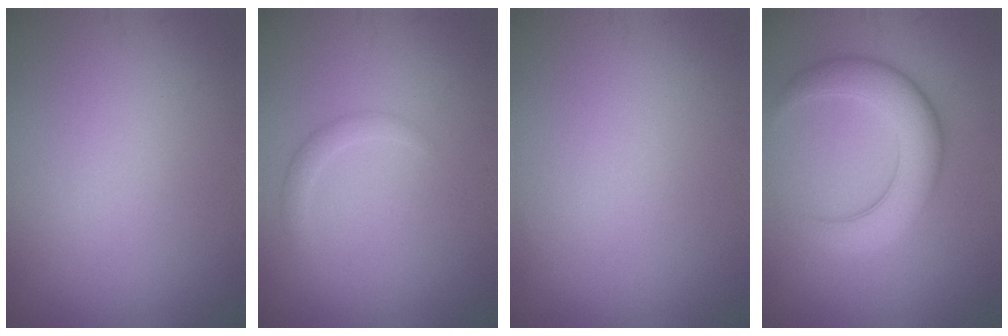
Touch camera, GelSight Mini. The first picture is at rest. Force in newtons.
{"total": 1.4, "press": 1.4, "slide": 0.1}
{"total": 0.0}
{"total": 5.5, "press": 5.5, "slide": 0.2}